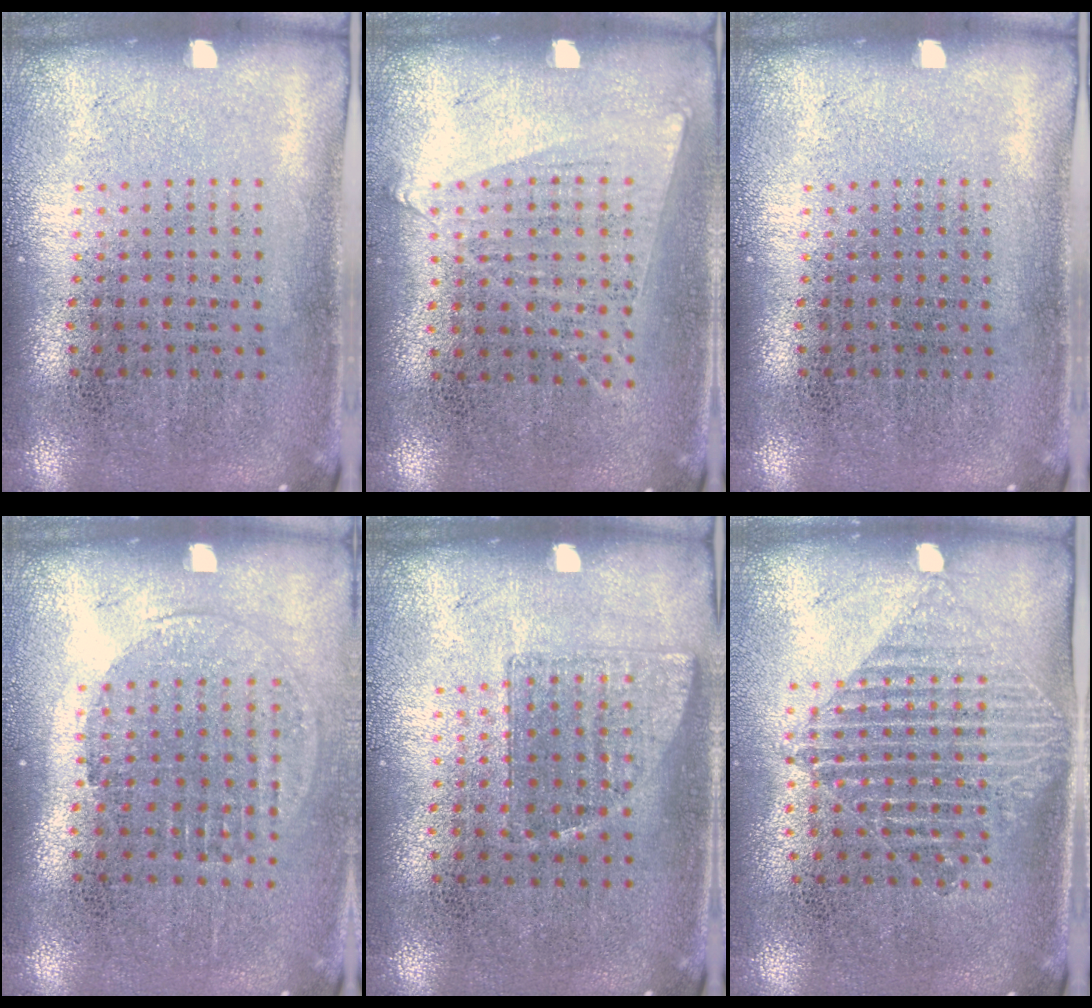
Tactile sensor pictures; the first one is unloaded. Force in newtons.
{"total": 1.1, "press": 1.0, "slide": 0.5}
{"total": 0.0}
{"total": 1.3, "press": 1.2, "slide": 0.6}
{"total": 0.7, "press": 0.7, "slide": 0.2}
{"total": 1.4, "press": 1.2, "slide": 0.8}